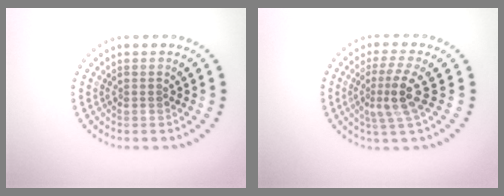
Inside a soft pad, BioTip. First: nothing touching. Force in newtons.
{"total": 3.4, "press": 2.7, "slide": 2.1}